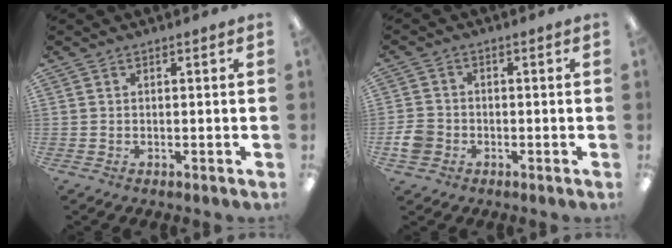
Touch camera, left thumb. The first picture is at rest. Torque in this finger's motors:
{"motor_torque": [-0.42, 0.54, 0.36, 0.03, -0.02]}